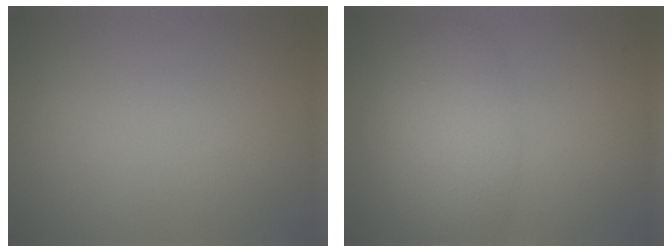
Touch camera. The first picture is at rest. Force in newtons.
{"total": 4.8, "press": 4.8, "slide": 0.2}